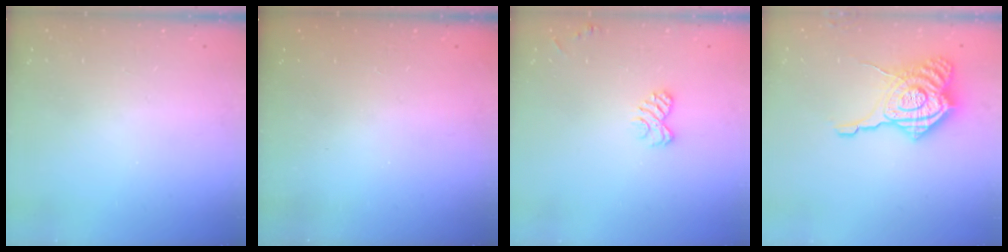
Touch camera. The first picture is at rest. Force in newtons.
{"total": 2.3, "press": 2.2, "slide": 0.8}
{"total": 6.1, "press": 5.9, "slide": 1.4}
{"total": 16.3, "press": 16.2, "slide": 1.8}